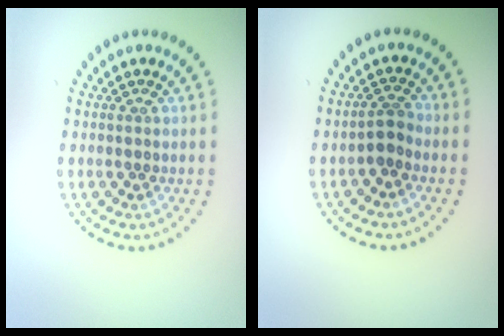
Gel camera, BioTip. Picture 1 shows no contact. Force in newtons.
{"total": 1.6, "press": 1.3, "slide": 0.9}